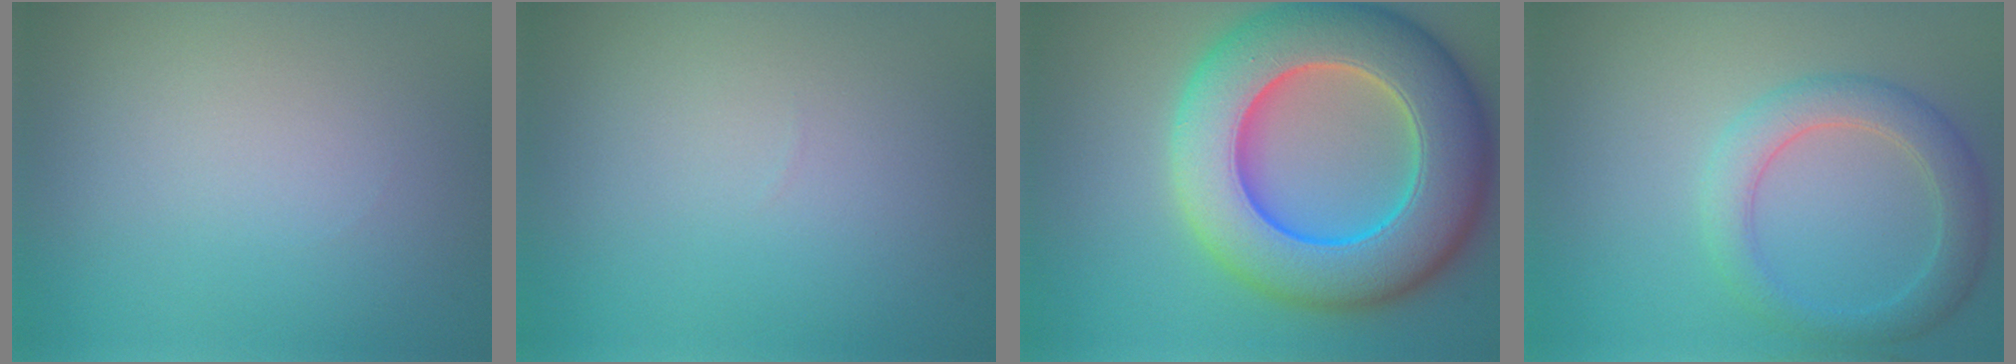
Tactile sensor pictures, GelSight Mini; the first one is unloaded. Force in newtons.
{"total": 0.0}
{"total": 13.3, "press": 13.1, "slide": 2.1}
{"total": 3.5, "press": 3.5, "slide": 0.2}